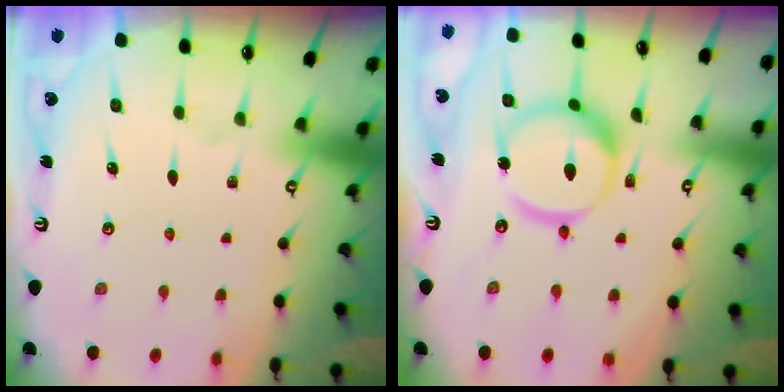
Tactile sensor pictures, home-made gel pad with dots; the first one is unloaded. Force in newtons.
{"total": 15.6, "press": 15.6, "slide": 1.4}